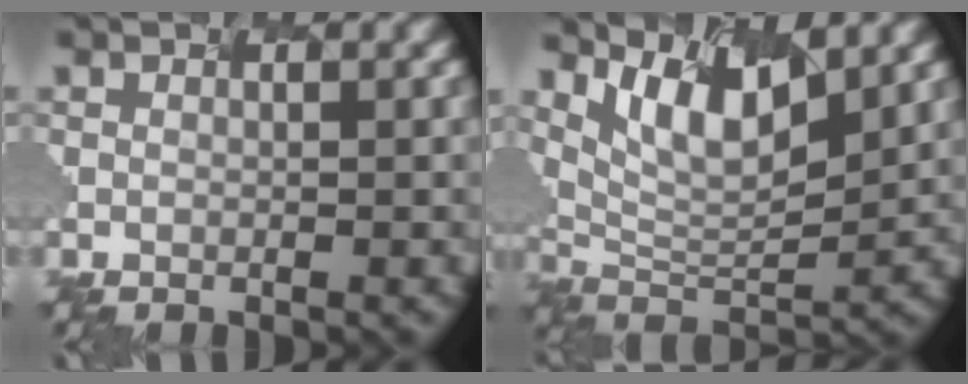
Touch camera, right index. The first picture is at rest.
{"total": 5.7, "force": [3.3, 1.9, 4.2], "torque": [-0.092, -0.014, 0.077]}